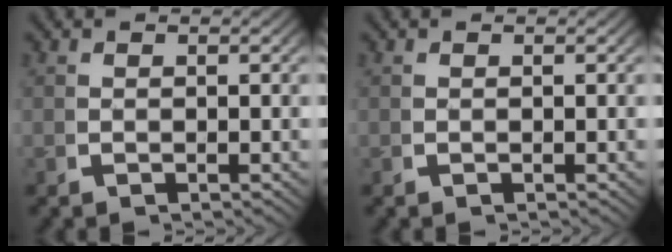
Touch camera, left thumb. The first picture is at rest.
{"total": 0.0}